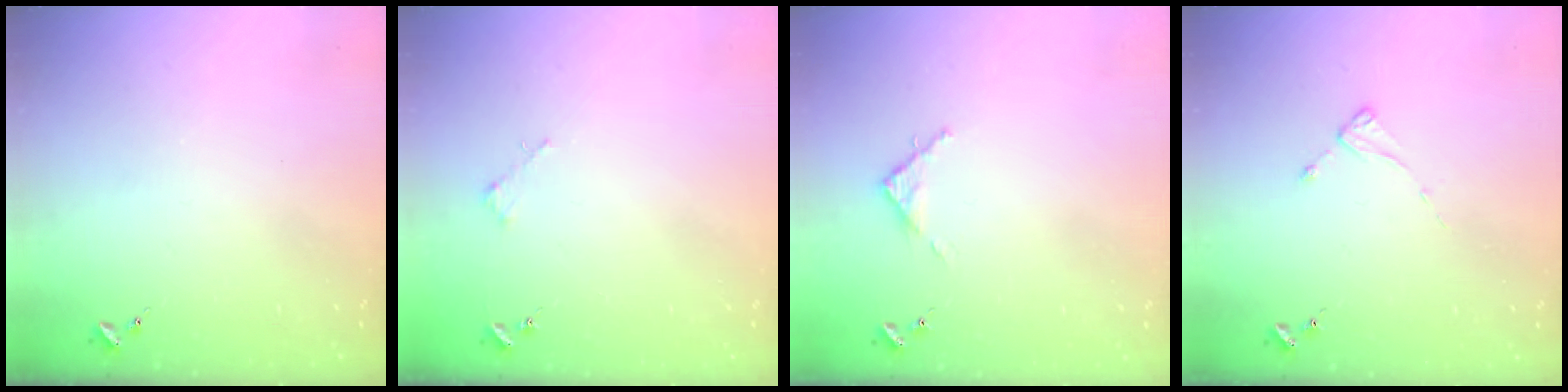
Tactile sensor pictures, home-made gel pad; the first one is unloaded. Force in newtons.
{"total": 1.8, "press": 1.8, "slide": 0.2}
{"total": 3.3, "press": 3.2, "slide": 0.3}
{"total": 2.0, "press": 2.0, "slide": 0.3}